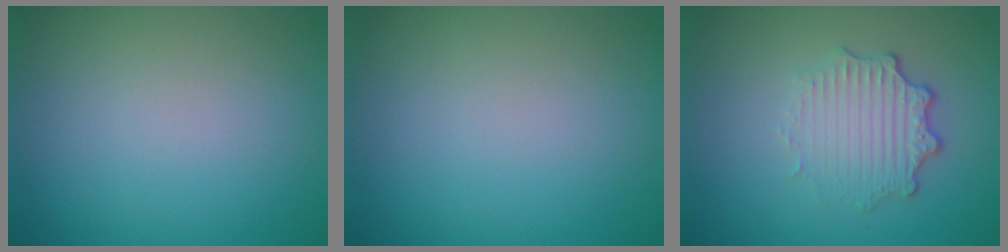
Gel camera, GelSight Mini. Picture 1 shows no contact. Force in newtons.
{"total": 0.0}
{"total": 3.6, "press": 2.8, "slide": 2.2}